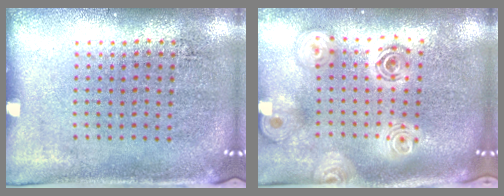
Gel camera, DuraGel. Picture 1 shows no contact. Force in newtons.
{"total": 2.5, "press": 1.9, "slide": 1.7}